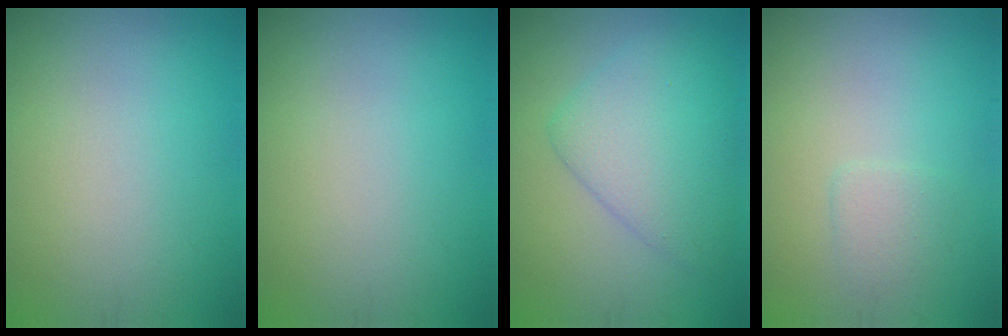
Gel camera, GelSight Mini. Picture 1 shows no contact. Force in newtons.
{"total": 0.0}
{"total": 5.6, "press": 5.6, "slide": 0.0}
{"total": 1.4, "press": 1.3, "slide": 0.3}